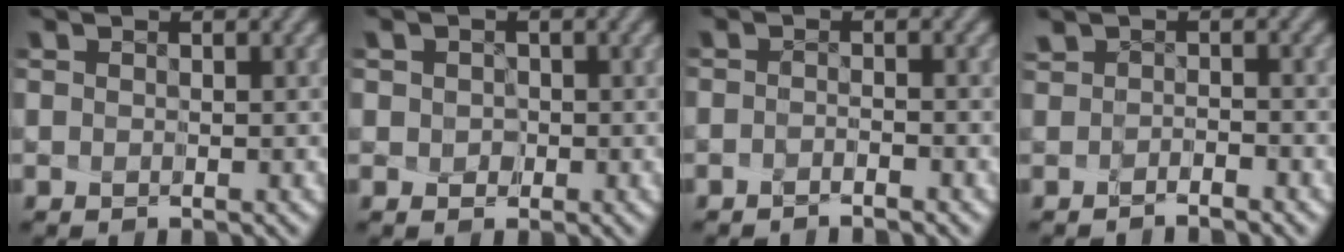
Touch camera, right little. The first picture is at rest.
{"total": 1.2, "force": [-0.4, 0.9, 0.5], "torque": [-0.009, -0.008, -0.005]}
{"total": 2.2, "force": [-1.7, -1.2, -0.5], "torque": [0.008, -0.018, -0.020]}
{"total": 2.0, "force": [-1.8, -0.8, -0.3], "torque": [0.005, -0.017, -0.022]}